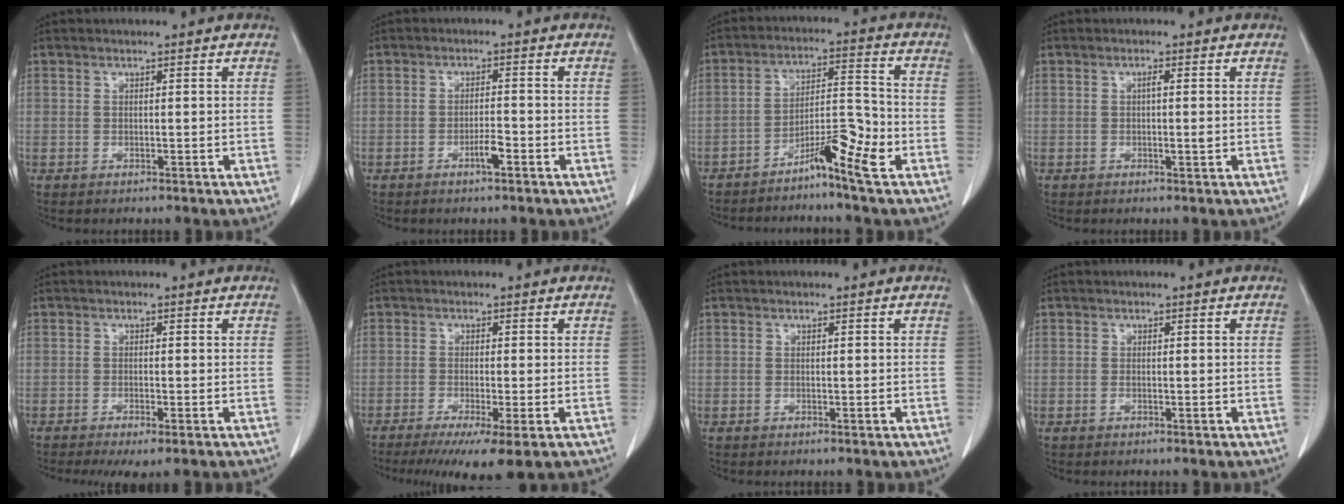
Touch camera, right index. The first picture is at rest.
{"total": 2.5, "force": [-1.4, 0.4, 2.0], "torque": [-0.035, 0.001, -0.024]}
{"total": 7.4, "force": [-4.4, 0.5, 5.9], "torque": [-0.096, 0.015, -0.076]}
{"total": 1.9, "force": [0.0, 0.3, 1.8], "torque": [-0.030, 0.001, 0.000]}
{"total": 3.5, "force": [-2.1, 0.6, 2.8], "torque": [-0.047, -0.010, -0.032]}
{"total": 8.4, "force": [-5.3, 0.5, 6.5], "torque": [-0.096, -0.022, -0.084]}
{"total": 0.6, "force": [-0.2, 0.1, 0.5], "torque": [-0.010, -0.002, -0.002]}
{"total": 0.9, "force": [-0.4, 0.2, 0.8], "torque": [-0.014, -0.001, -0.005]}